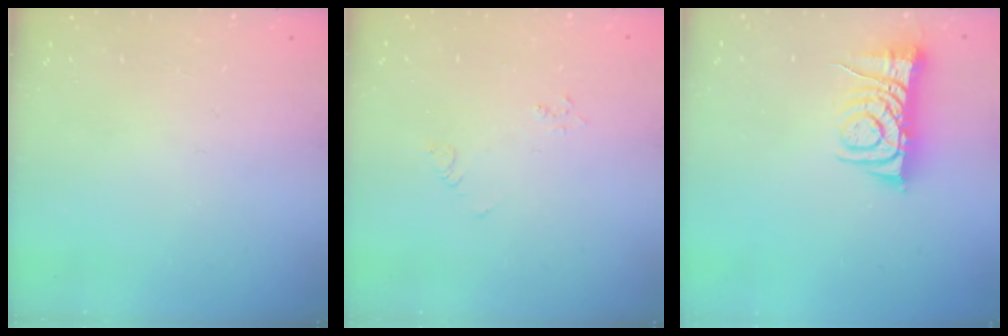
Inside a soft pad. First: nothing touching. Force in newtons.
{"total": 3.5, "press": 3.4, "slide": 0.5}
{"total": 7.4, "press": 7.3, "slide": 1.0}